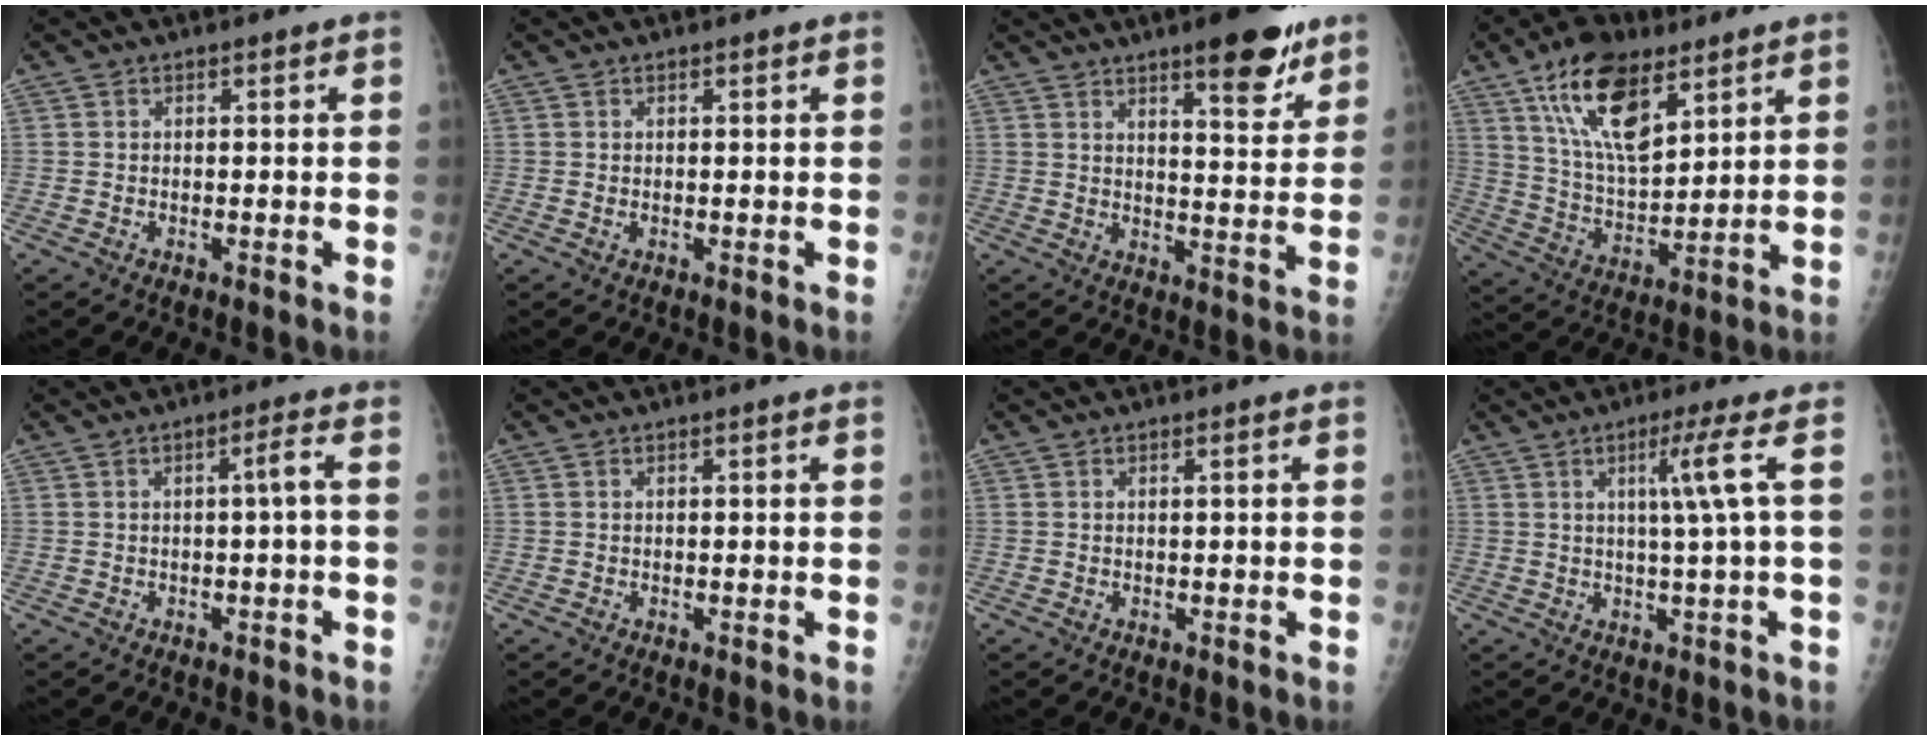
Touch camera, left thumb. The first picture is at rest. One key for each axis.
{"total": 0.5, "fx": 0.4, "fy": 0.3, "fz": 0.2, "tx": 0.001, "ty": -0.001, "tz": 0.006}
{"total": 11.2, "fx": 7.6, "fy": 3.0, "fz": 7.7, "tx": -0.077, "ty": -0.044, "tz": 0.104}
{"total": 16.3, "fx": 9.3, "fy": 7.4, "fz": 11.2, "tx": -0.170, "ty": -0.041, "tz": 0.174}
{"total": 2.3, "fx": -0.3, "fy": -0.3, "fz": 2.3, "tx": -0.041, "ty": 0.015, "tz": -0.004}
{"total": 0.0}
{"total": 0.0}
{"total": 5.3, "fx": 1.3, "fy": -1.5, "fz": 5.0, "tx": -0.097, "ty": -0.003, "tz": 0.026}